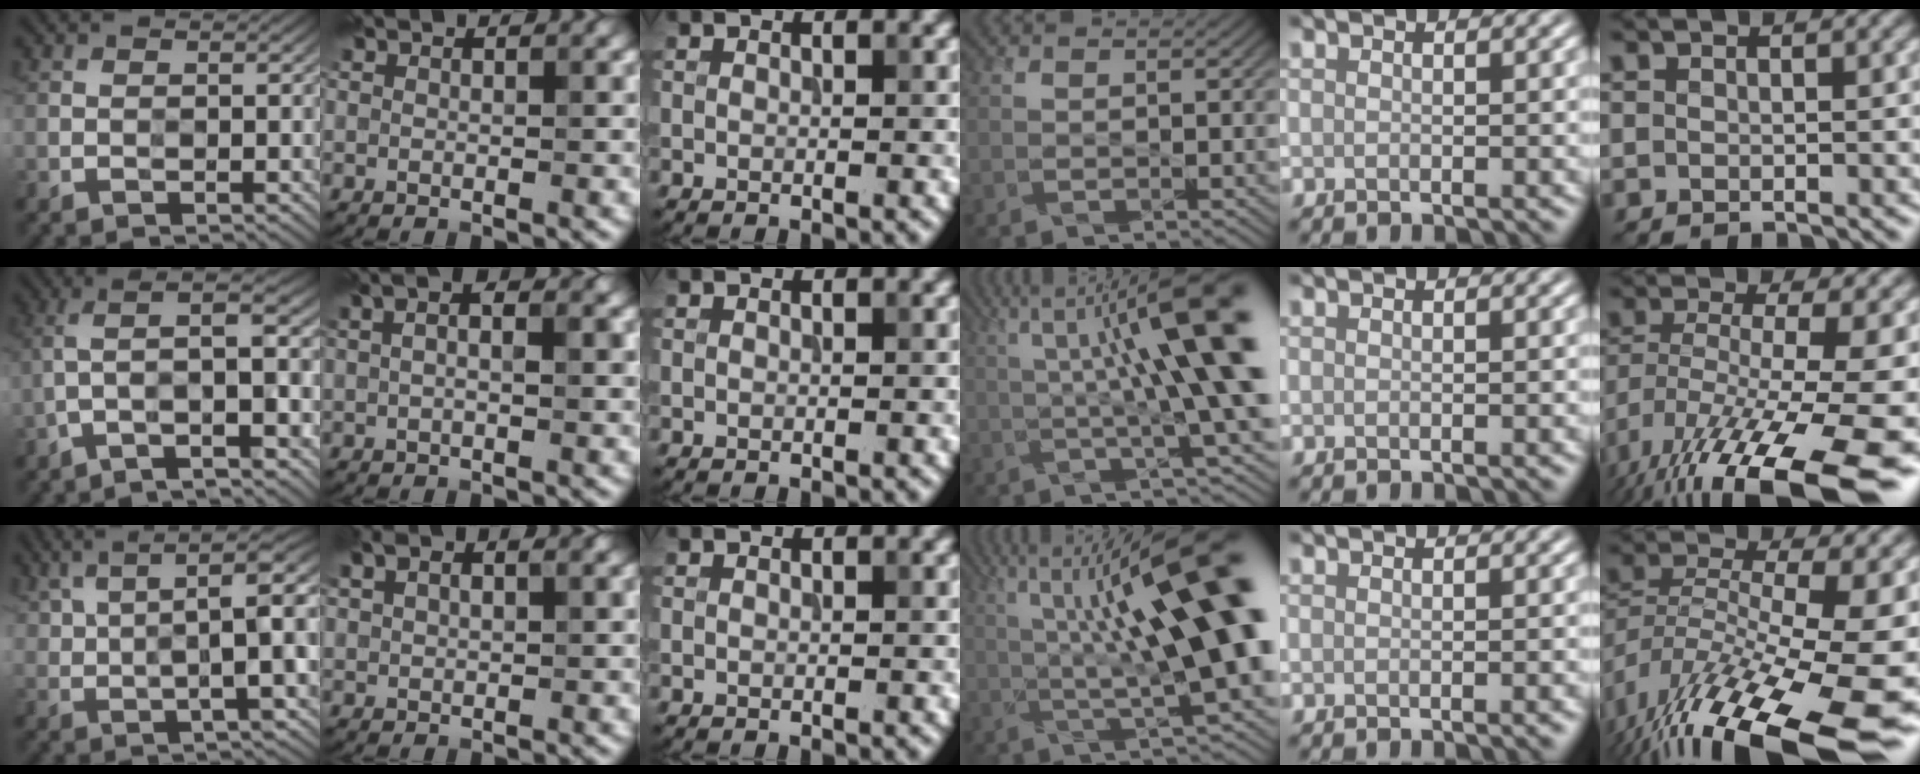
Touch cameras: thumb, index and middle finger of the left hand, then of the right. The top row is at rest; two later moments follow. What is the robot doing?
{"motion": "wipe", "object": "glass cup"}